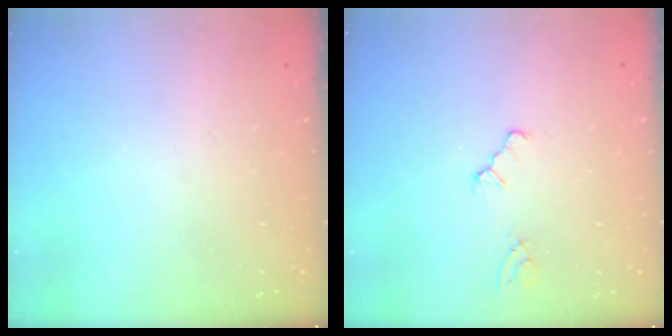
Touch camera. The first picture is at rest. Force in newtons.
{"total": 0.0}